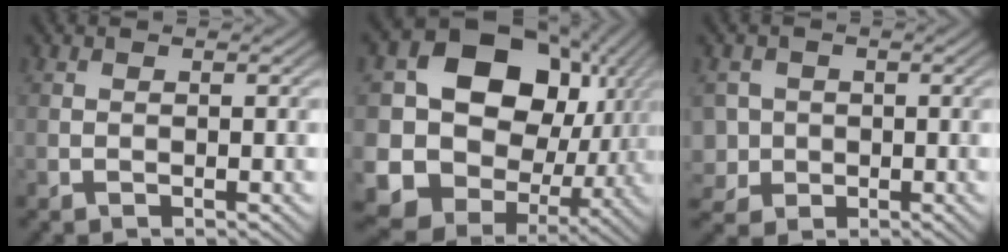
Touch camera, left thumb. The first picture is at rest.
{"total": 18.7, "force": [2.5, 15.4, 10.3], "torque": [-0.212, -0.029, 0.064]}
{"total": 4.3, "force": [-0.5, 4.1, 1.1], "torque": [-0.032, -0.005, -0.020]}